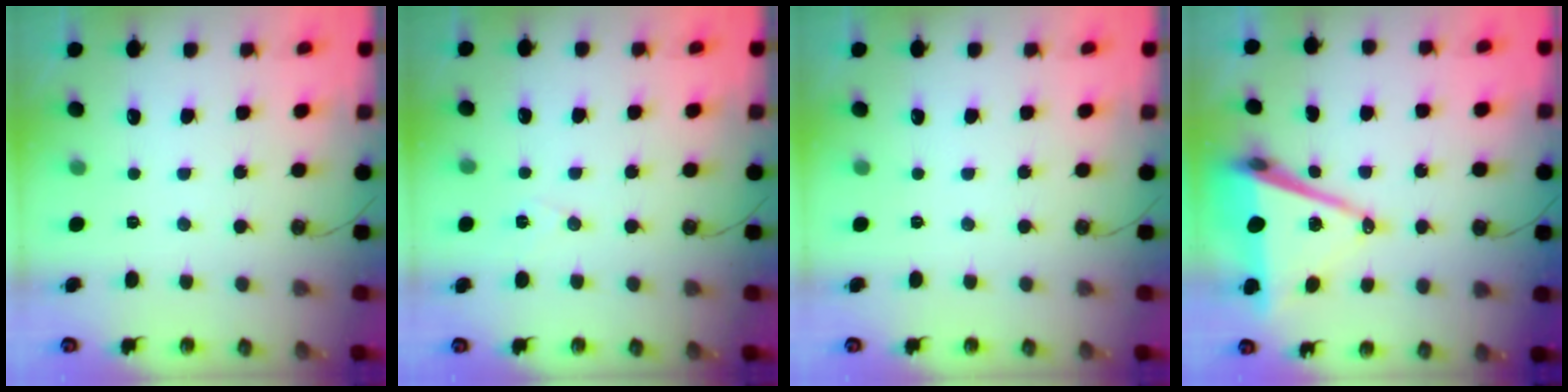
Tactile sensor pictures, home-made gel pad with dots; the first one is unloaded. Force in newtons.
{"total": 7.0, "press": 5.3, "slide": 4.5}
{"total": 0.0}
{"total": 12.8, "press": 12.1, "slide": 4.3}